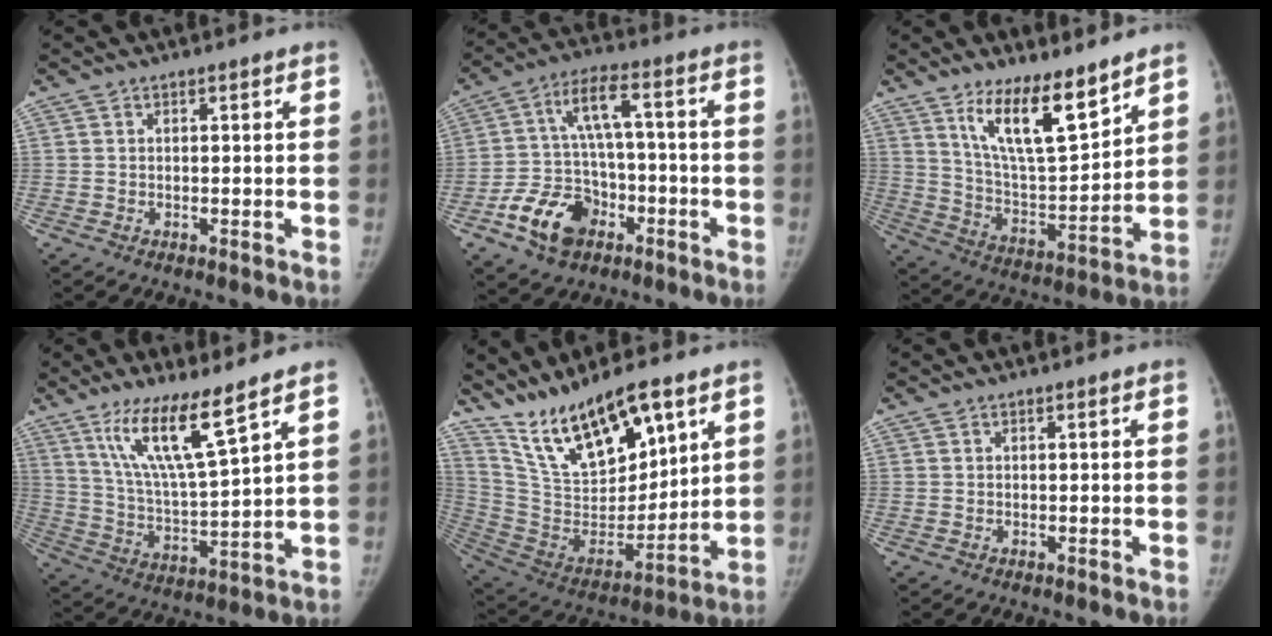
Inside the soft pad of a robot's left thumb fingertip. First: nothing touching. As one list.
[{"total": 13.6, "force": [-6.3, 9.3, 7.7], "torque": [-0.118, 0.046, -0.109]}, {"total": 14.7, "force": [10.0, 4.2, 9.9], "torque": [-0.143, -0.074, 0.190]}, {"total": 13.1, "force": [8.6, 1.3, 9.8], "torque": [-0.180, -0.059, 0.173]}, {"total": 20.3, "force": [13.1, 7.5, 13.6], "torque": [-0.204, -0.063, 0.254]}, {"total": 0.0}]